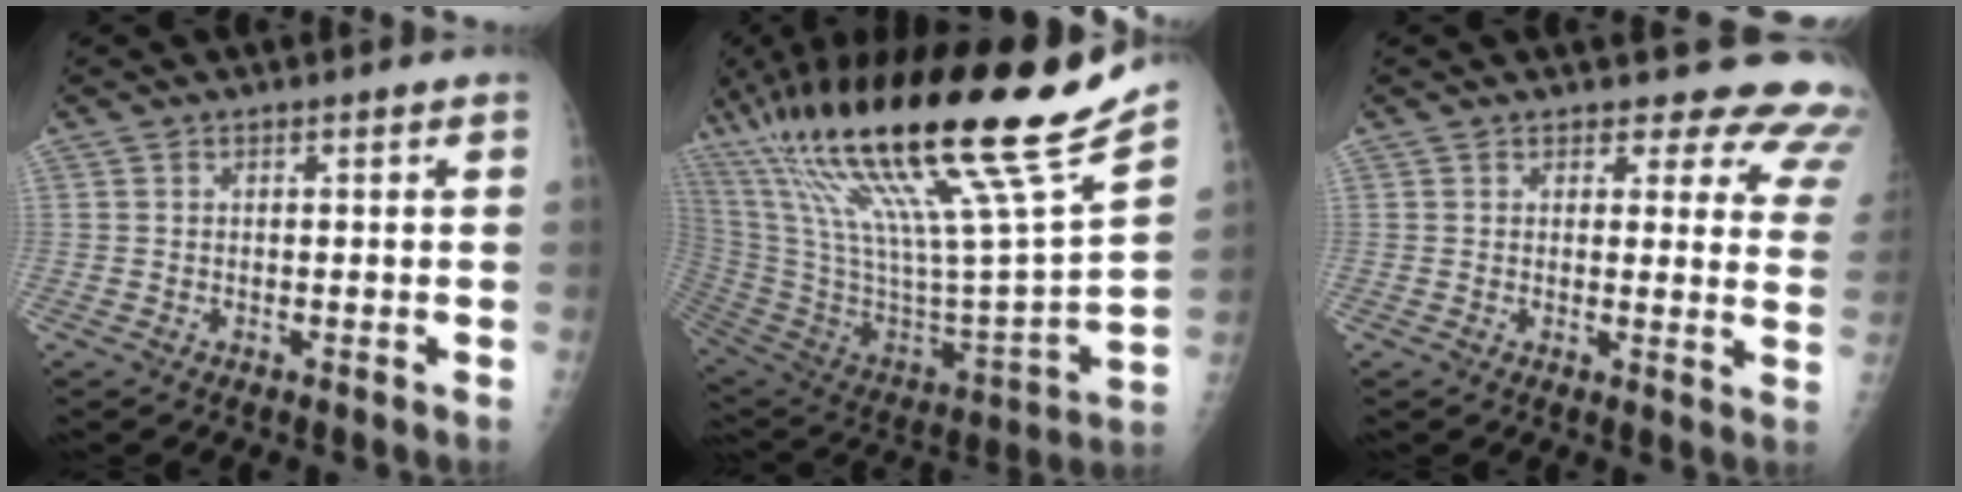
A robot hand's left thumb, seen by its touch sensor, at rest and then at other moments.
{"total": 36.0, "force": [23.7, 4.0, 26.8], "torque": [-0.483, -0.083, 0.415]}
{"total": 12.8, "force": [11.7, 4.4, 2.5], "torque": [0.031, -0.086, 0.098]}